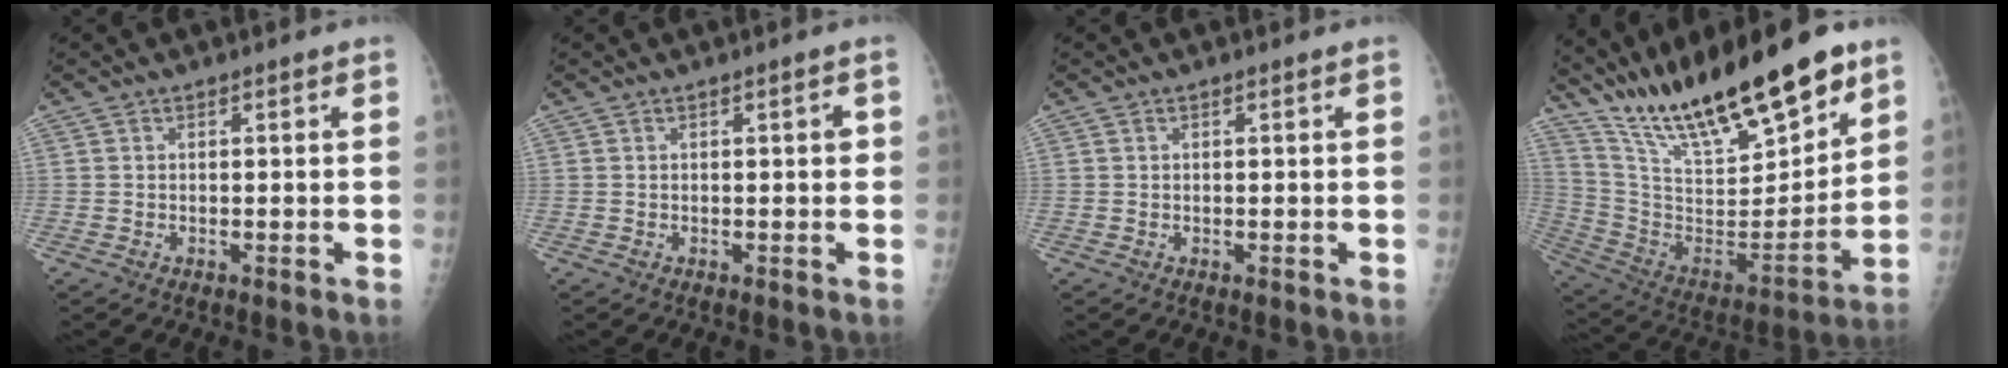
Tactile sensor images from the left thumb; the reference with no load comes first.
{"total": 1.2, "force": [0.2, 0.3, 1.1], "torque": [-0.014, 0.002, 0.001]}
{"total": 0.0}
{"total": 27.1, "force": [19.8, 7.4, 16.9], "torque": [-0.253, -0.081, 0.347]}